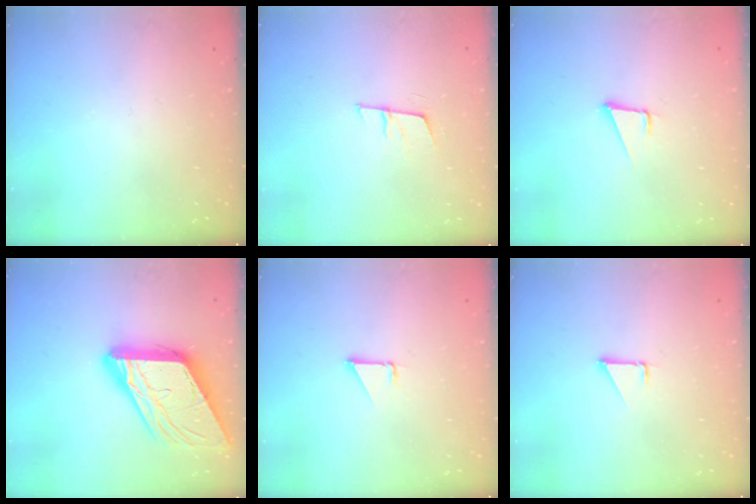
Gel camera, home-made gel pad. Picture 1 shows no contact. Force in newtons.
{"total": 6.2, "press": 5.6, "slide": 2.7}
{"total": 3.6, "press": 2.7, "slide": 2.4}
{"total": 17.5, "press": 17.4, "slide": 1.8}
{"total": 1.3, "press": 1.3, "slide": 0.1}
{"total": 1.3, "press": 1.3, "slide": 0.1}